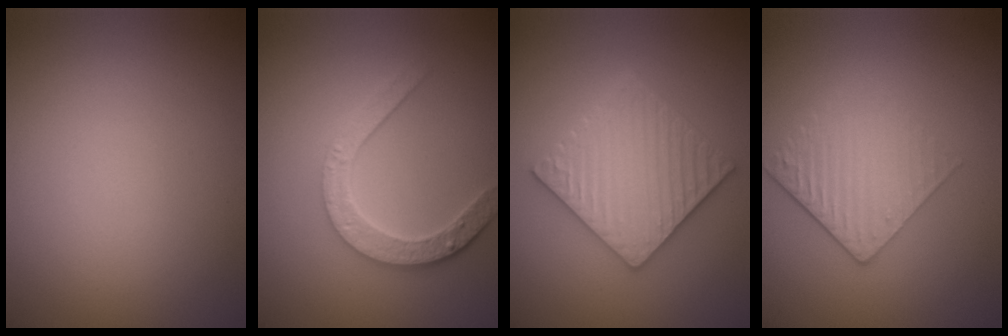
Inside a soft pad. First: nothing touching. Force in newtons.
{"total": 4.0, "press": 3.3, "slide": 2.2}
{"total": 5.8, "press": 5.7, "slide": 1.1}
{"total": 3.1, "press": 2.7, "slide": 1.7}